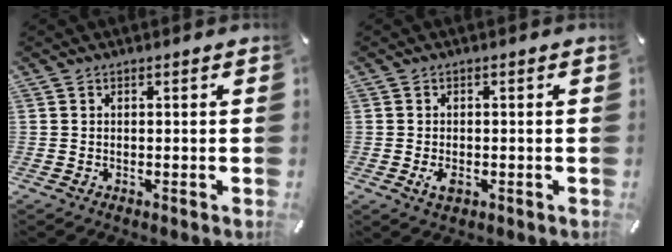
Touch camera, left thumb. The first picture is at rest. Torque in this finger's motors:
{"motor_torque": [0.02, 0.11, 0.03, -0.01, 0.02]}